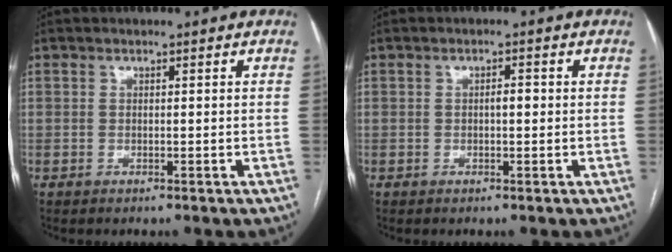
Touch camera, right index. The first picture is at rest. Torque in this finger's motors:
{"motor_torque": [0.57, 0.05, 0.03, 0.04]}